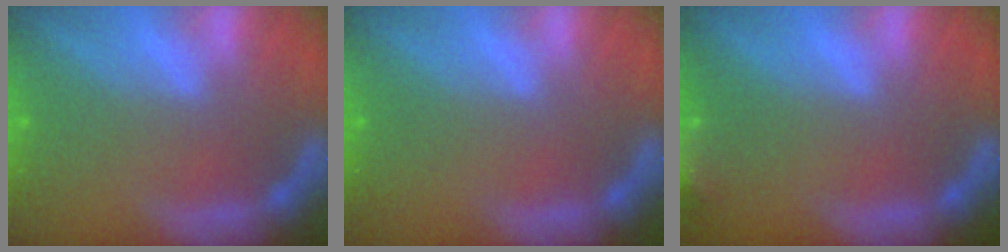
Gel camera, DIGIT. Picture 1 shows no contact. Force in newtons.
{"total": 0.0}
{"total": 3.9}